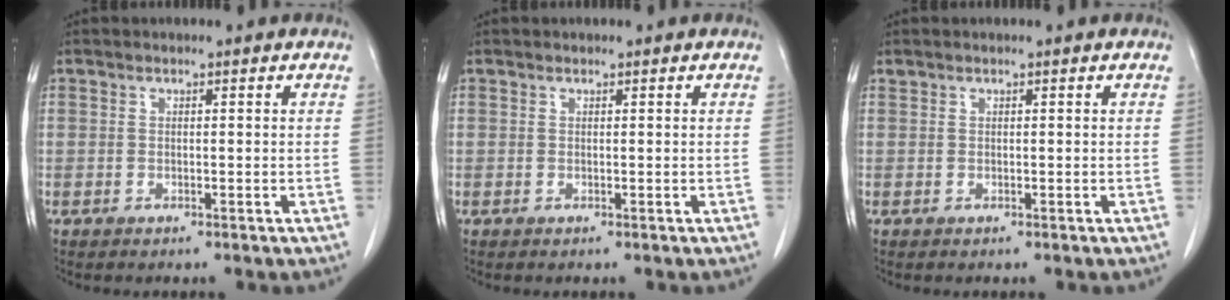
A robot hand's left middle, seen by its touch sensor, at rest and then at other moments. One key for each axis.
{"total": 0.0}
{"total": 0.0}